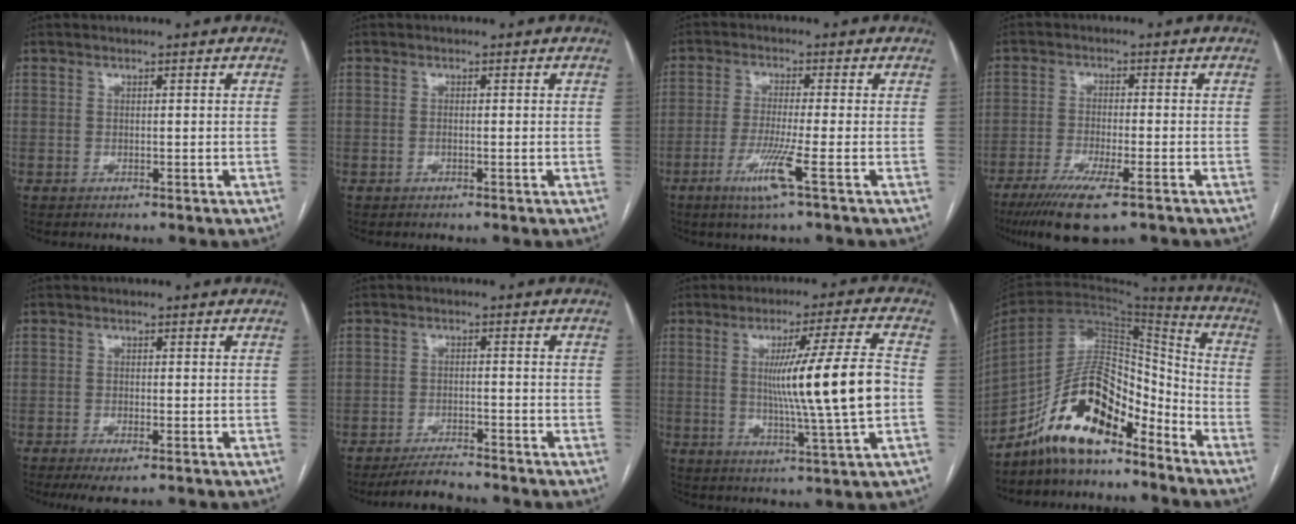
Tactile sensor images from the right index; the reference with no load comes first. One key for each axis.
{"total": 0.5, "fx": -0.1, "fy": 0.0, "fz": 0.5, "tx": -0.011, "ty": 0.000, "tz": -0.002}
{"total": 6.3, "fx": -2.8, "fy": -0.9, "fz": 5.6, "tx": -0.110, "ty": -0.020, "tz": -0.058}
{"total": 9.6, "fx": -6.4, "fy": 1.0, "fz": 7.0, "tx": -0.122, "ty": -0.024, "tz": -0.103}
{"total": 4.0, "fx": -2.7, "fy": 0.8, "fz": 2.8, "tx": -0.044, "ty": -0.008, "tz": -0.040}
{"total": 4.7, "fx": -4.5, "fy": 0.2, "fz": 1.2, "tx": -0.022, "ty": -0.017, "tz": -0.079}
{"total": 14.1, "fx": 0.0, "fy": -1.6, "fz": 14.0, "tx": -0.226, "ty": -0.009, "tz": 0.000}
{"total": 15.2, "fx": -11.3, "fy": 4.9, "fz": 8.9, "tx": -0.166, "ty": 0.035, "tz": -0.204}